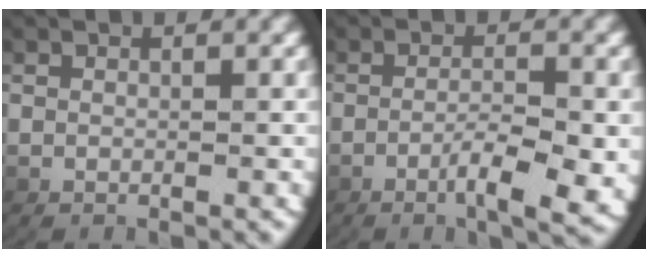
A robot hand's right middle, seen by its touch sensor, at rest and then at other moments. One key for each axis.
{"total": 4.3, "fx": -1.5, "fy": 0.9, "fz": 3.9, "tx": -0.064, "ty": -0.004, "tz": -0.025}